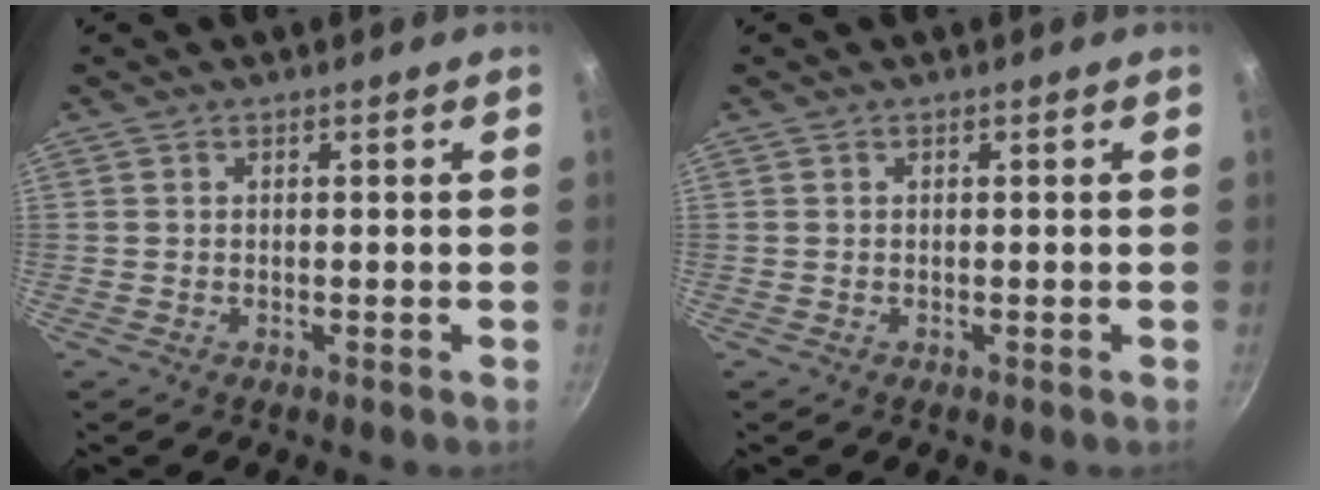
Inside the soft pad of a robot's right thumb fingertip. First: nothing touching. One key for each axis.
{"total": 0.0}